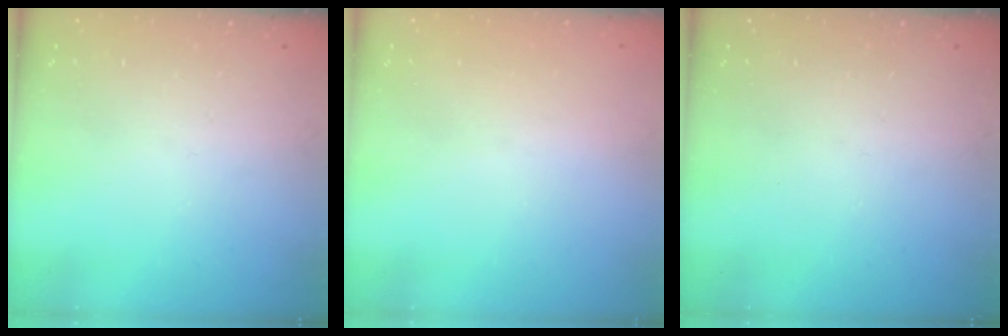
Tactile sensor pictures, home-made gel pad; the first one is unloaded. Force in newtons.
{"total": 0.9, "press": 0.9, "slide": 0.1}
{"total": 0.0}